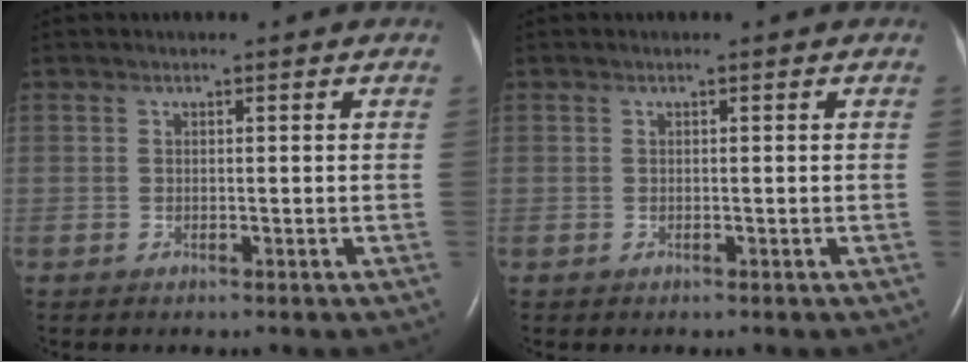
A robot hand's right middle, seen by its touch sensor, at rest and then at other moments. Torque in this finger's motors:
{"motor_torque": [0.10, -0.07, 0.00, 0.00]}